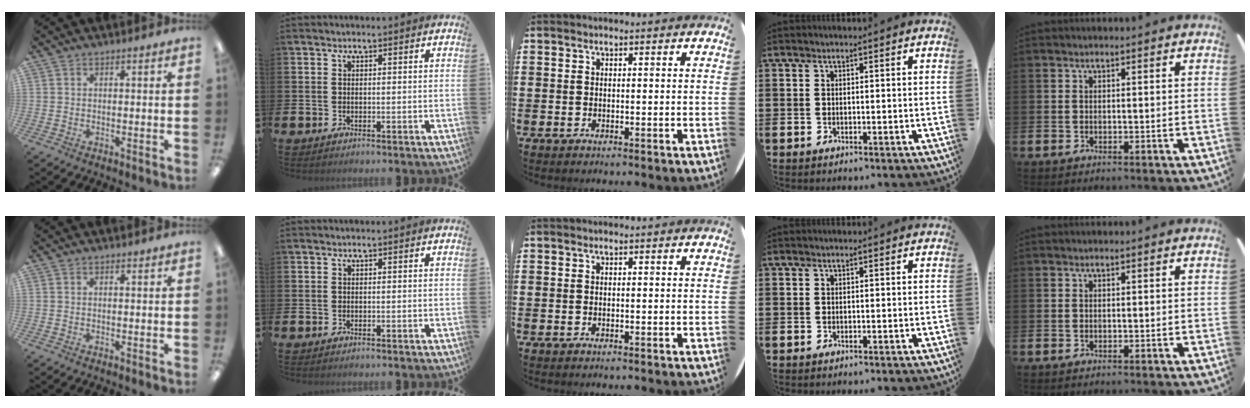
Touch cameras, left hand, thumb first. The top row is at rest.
{}